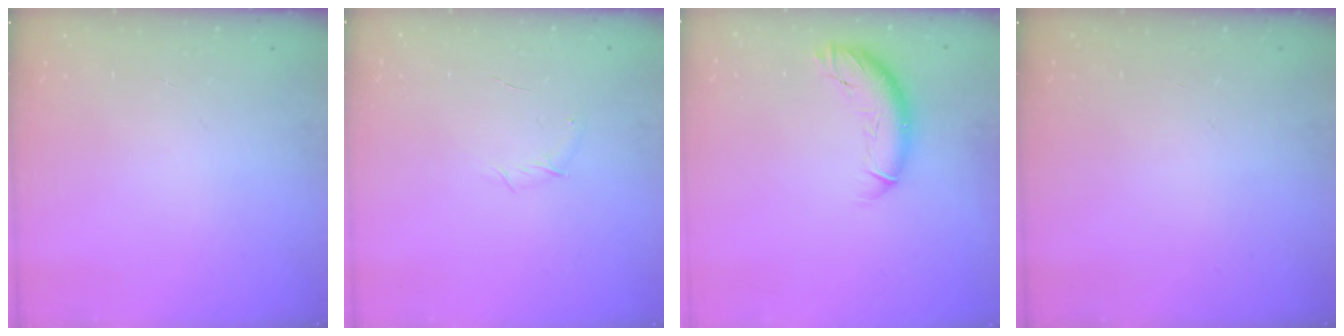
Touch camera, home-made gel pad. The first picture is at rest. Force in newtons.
{"total": 6.1, "press": 5.8, "slide": 1.7}
{"total": 9.9, "press": 9.9, "slide": 1.0}
{"total": 0.0}